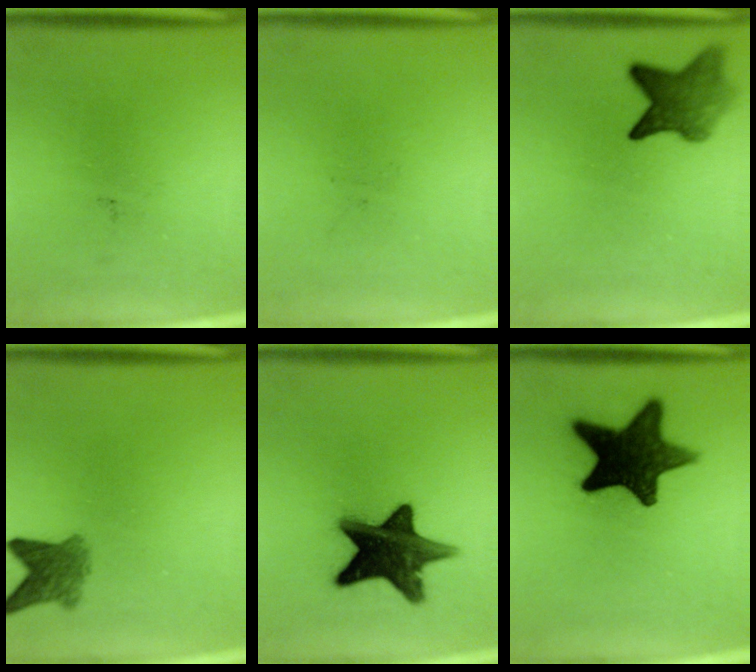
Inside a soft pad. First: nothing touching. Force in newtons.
{"total": 0.0}
{"total": 6.2}
{"total": 4.1}
{"total": 15.0}
{"total": 15.6}